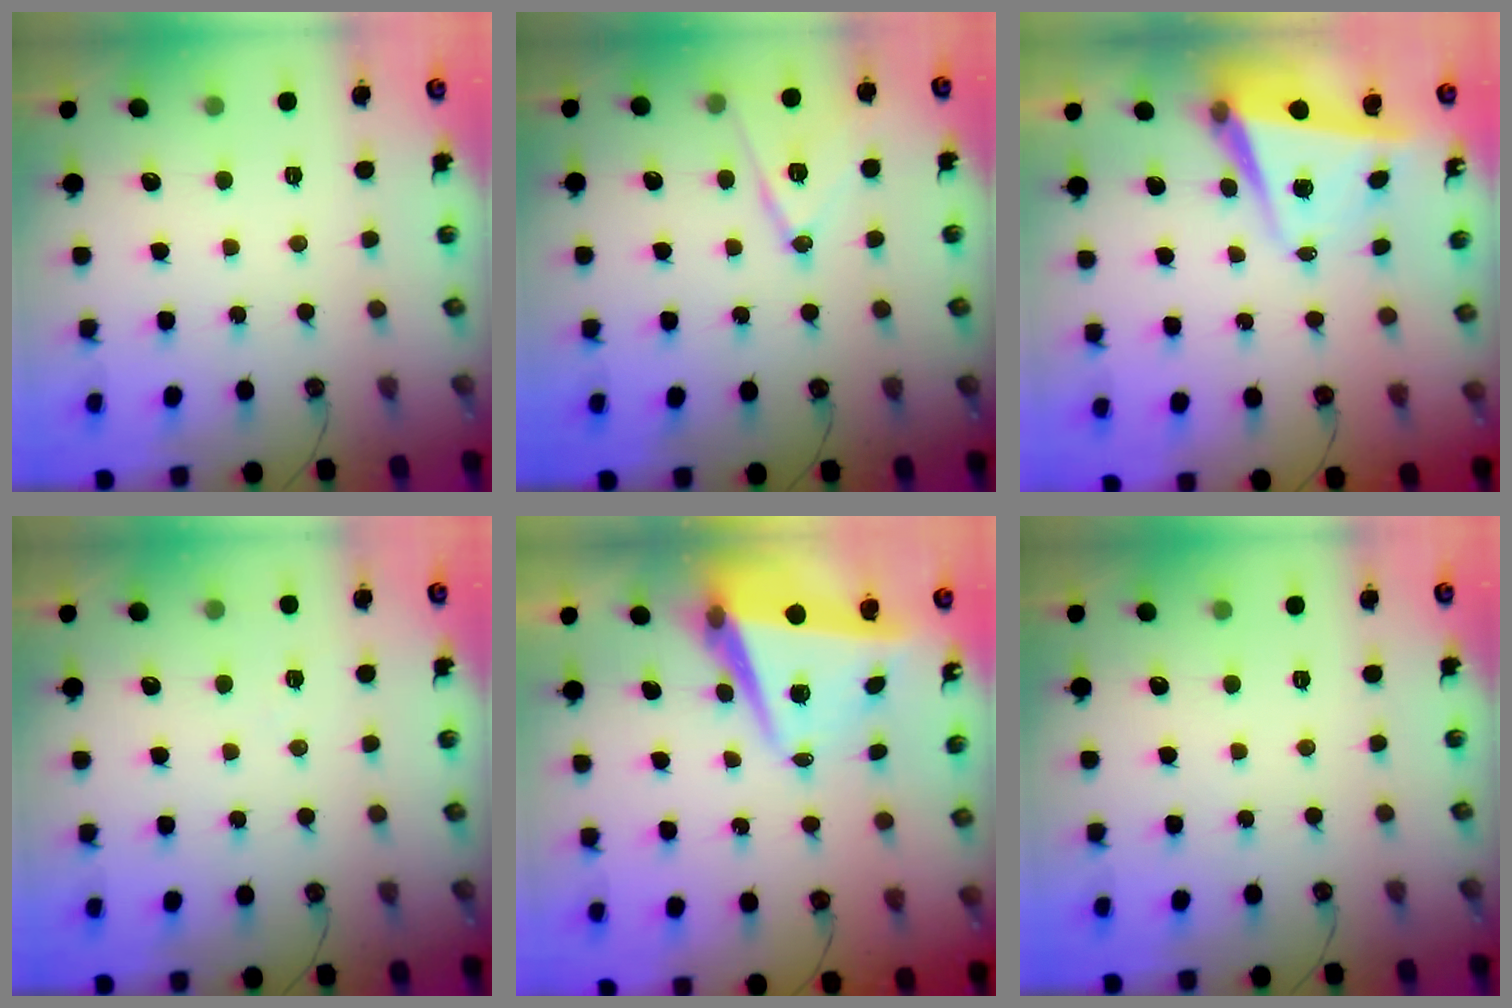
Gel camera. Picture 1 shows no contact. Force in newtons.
{"total": 13.4, "press": 12.9, "slide": 3.4}
{"total": 5.5, "press": 5.2, "slide": 2.0}
{"total": 5.1, "press": 4.5, "slide": 2.4}
{"total": 8.9, "press": 8.7, "slide": 2.1}
{"total": 0.0}